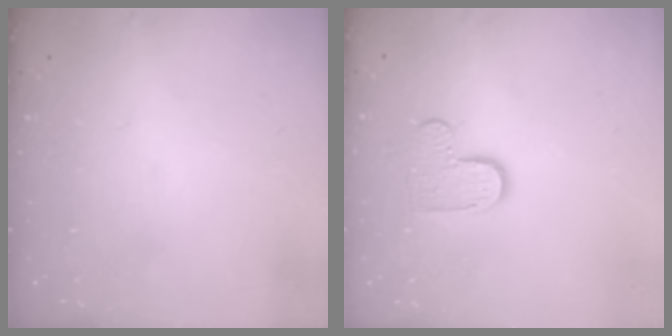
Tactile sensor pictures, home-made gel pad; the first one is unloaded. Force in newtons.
{"total": 7.4, "press": 7.4, "slide": 0.4}